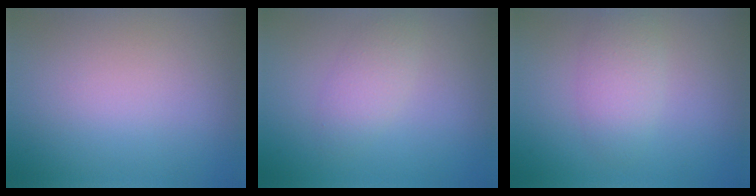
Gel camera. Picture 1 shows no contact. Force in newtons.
{"total": 2.1, "press": 2.1, "slide": 0.1}
{"total": 2.8, "press": 2.8, "slide": 0.2}